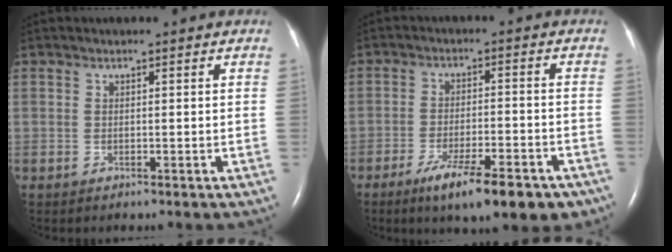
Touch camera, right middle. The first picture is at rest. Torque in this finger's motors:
{"motor_torque": [1.16, -0.98, 0.21, 0.09]}